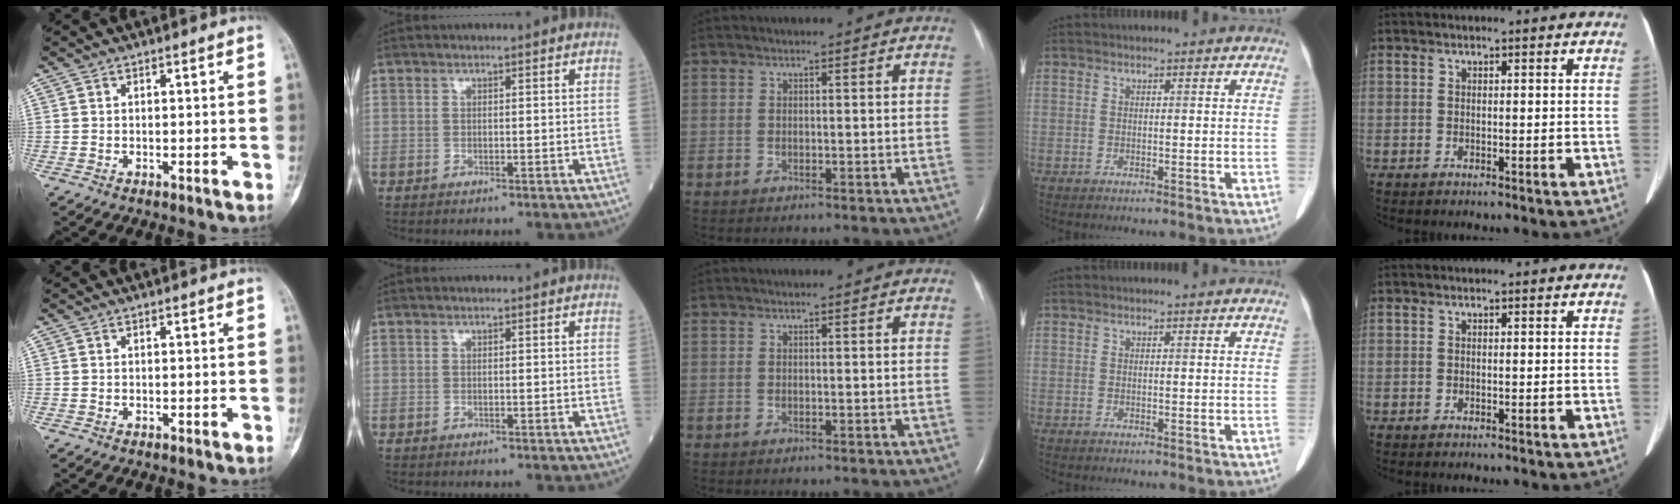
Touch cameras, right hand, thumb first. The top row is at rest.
{}